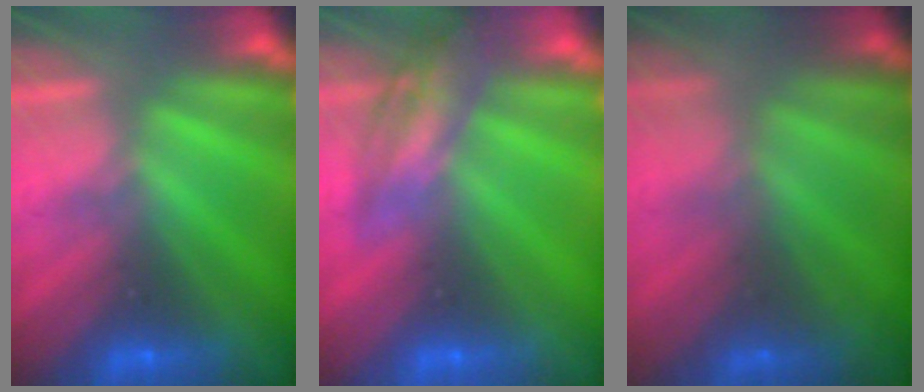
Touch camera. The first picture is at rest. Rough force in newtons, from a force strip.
{"total": 2.3}
{"total": 7.8}